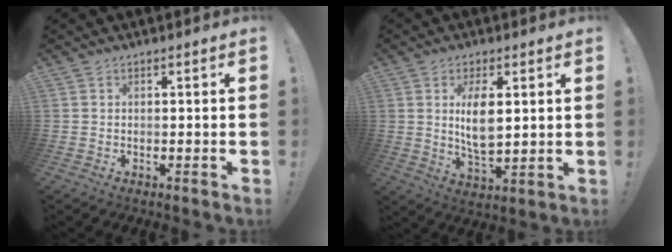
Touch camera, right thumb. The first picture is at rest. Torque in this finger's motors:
{"motor_torque": [2.19, 2.82, 1.33, -0.44, 0.59]}